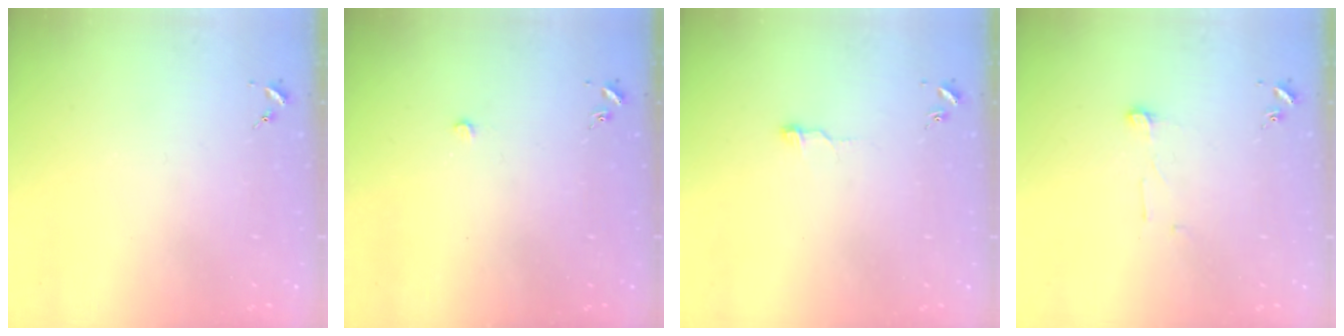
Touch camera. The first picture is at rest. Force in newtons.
{"total": 4.9, "press": 4.9, "slide": 0.6}
{"total": 5.1, "press": 5.1, "slide": 0.6}
{"total": 5.4, "press": 5.4, "slide": 0.4}